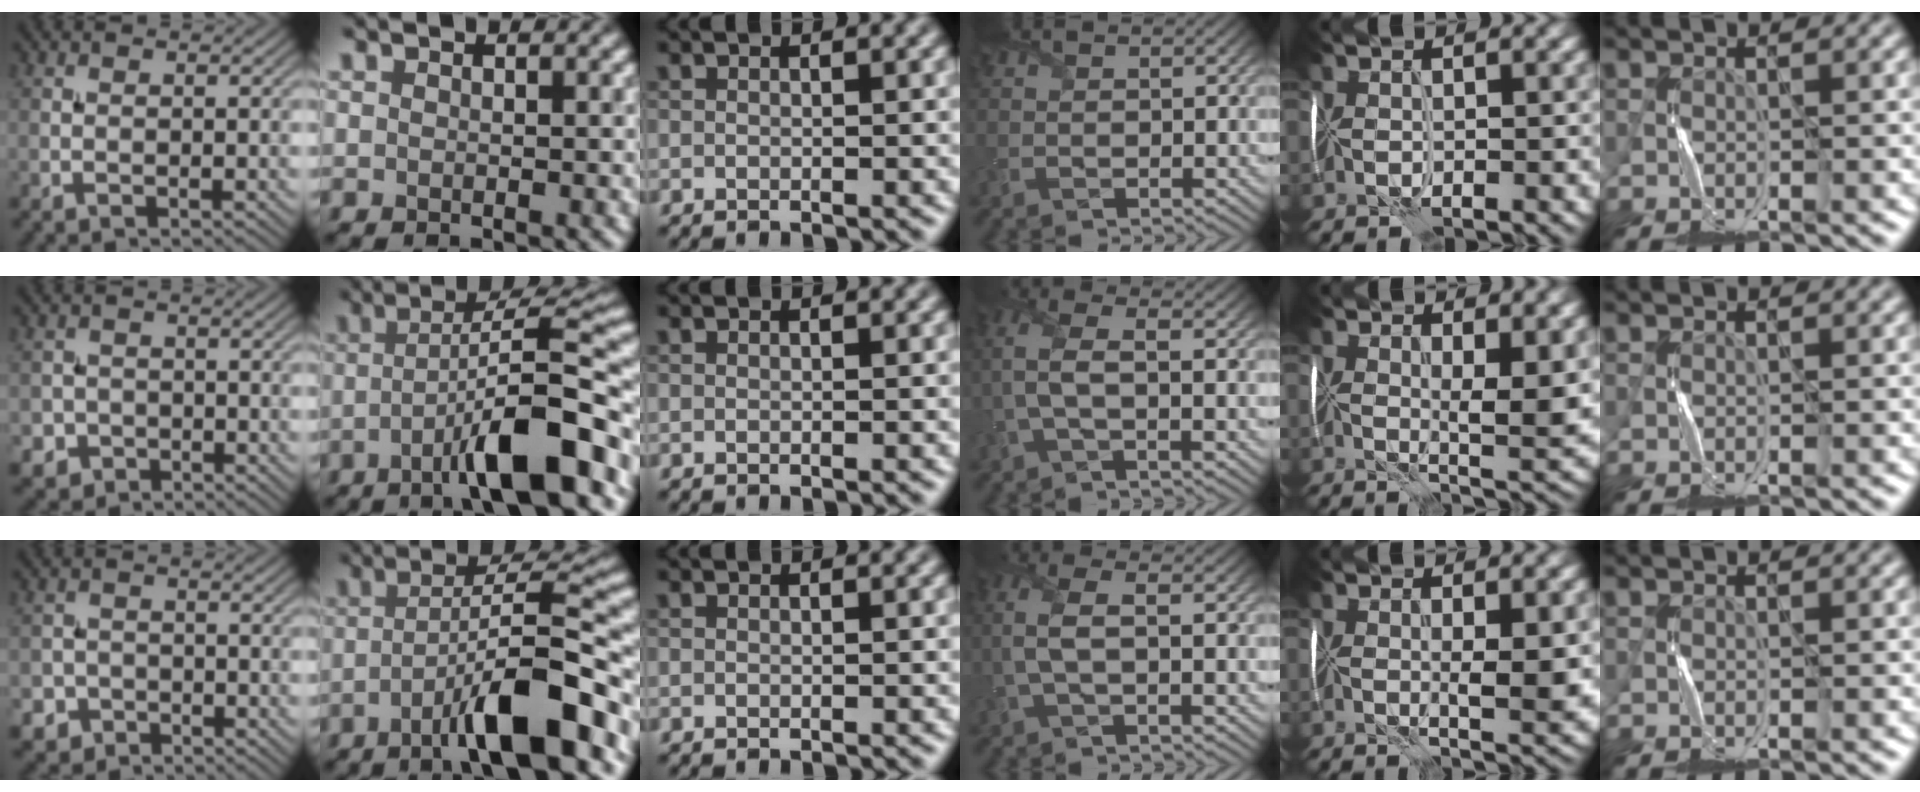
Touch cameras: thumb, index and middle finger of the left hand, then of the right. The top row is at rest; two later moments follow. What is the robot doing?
{"motion": "fold", "object": "handkerchief"}